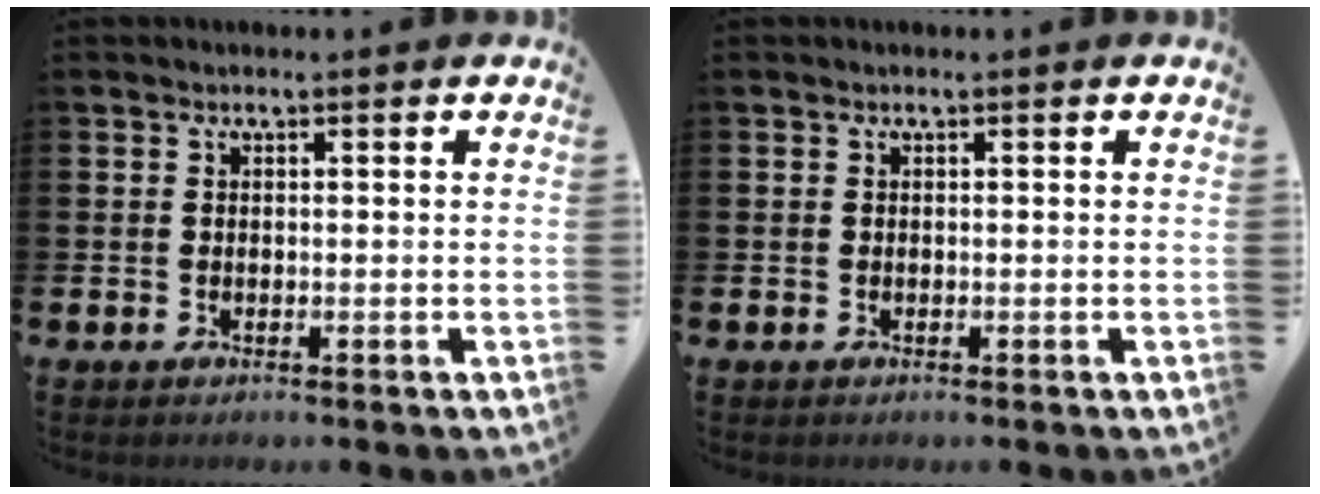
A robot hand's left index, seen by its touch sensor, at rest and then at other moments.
{"total": 0.0}